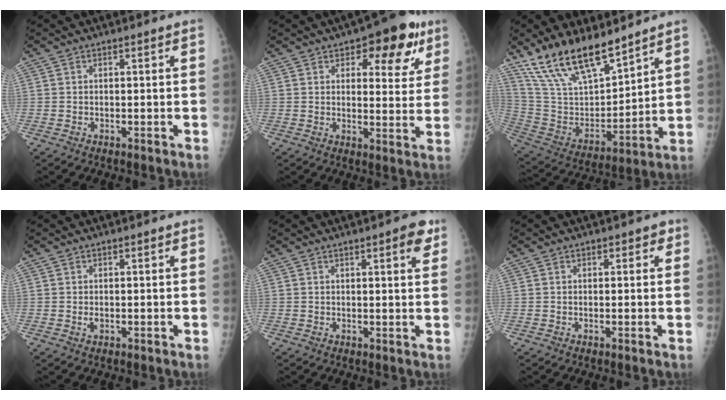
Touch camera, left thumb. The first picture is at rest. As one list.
[{"total": 12.4, "force": [6.5, 6.1, 8.6], "torque": [-0.059, -0.020, 0.080]}, {"total": 18.6, "force": [14.4, 6.4, 9.8], "torque": [-0.146, -0.071, 0.280]}, {"total": 0.9, "force": [0.1, 0.7, 0.6], "torque": [-0.008, -0.001, 0.003]}, {"total": 3.6, "force": [2.2, 1.0, 2.7], "torque": [-0.026, -0.009, 0.024]}, {"total": 1.7, "force": [1.0, 1.2, 0.8], "torque": [0.010, 0.000, 0.006]}]